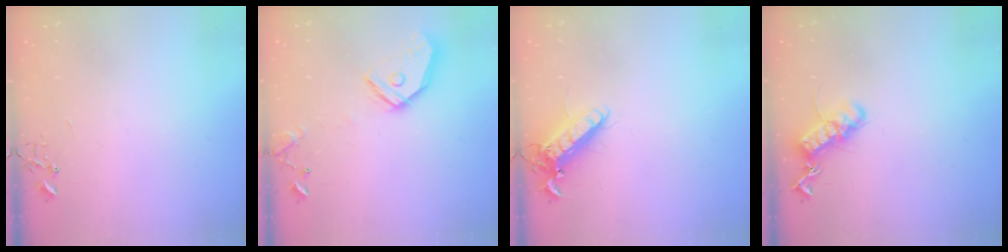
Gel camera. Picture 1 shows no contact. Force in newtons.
{"total": 15.9, "press": 15.7, "slide": 2.6}
{"total": 13.3, "press": 13.0, "slide": 2.5}
{"total": 15.5, "press": 15.4, "slide": 1.8}